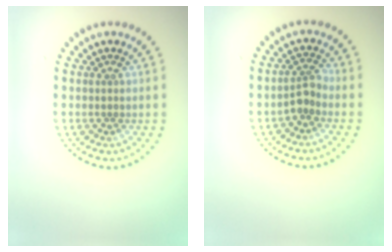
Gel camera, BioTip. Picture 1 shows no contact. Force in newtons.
{"total": 1.9, "press": 1.4, "slide": 1.2}